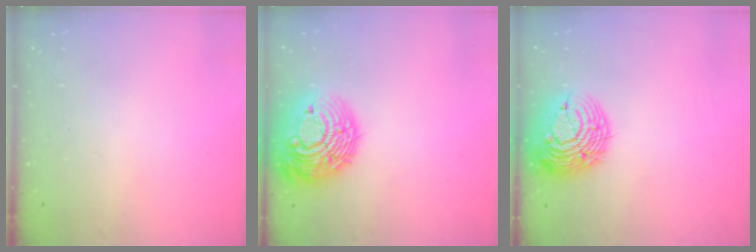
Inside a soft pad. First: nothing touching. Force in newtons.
{"total": 21.7, "press": 21.6, "slide": 1.8}
{"total": 14.8, "press": 14.7, "slide": 1.3}